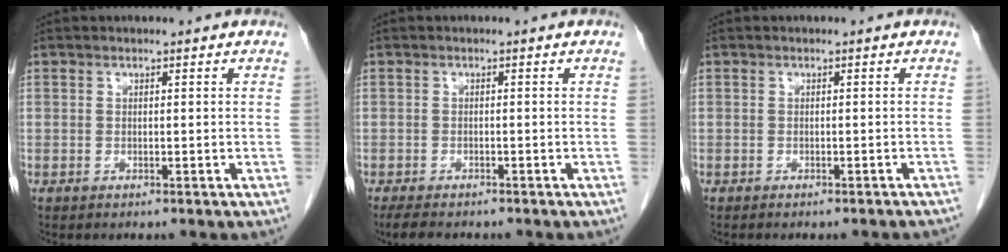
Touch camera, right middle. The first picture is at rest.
{"total": 4.2, "force": [-3.5, 1.2, 2.0], "torque": [-0.035, -0.011, -0.053]}
{"total": 5.0, "force": [-4.5, 0.9, 1.8], "torque": [-0.024, -0.006, -0.048]}